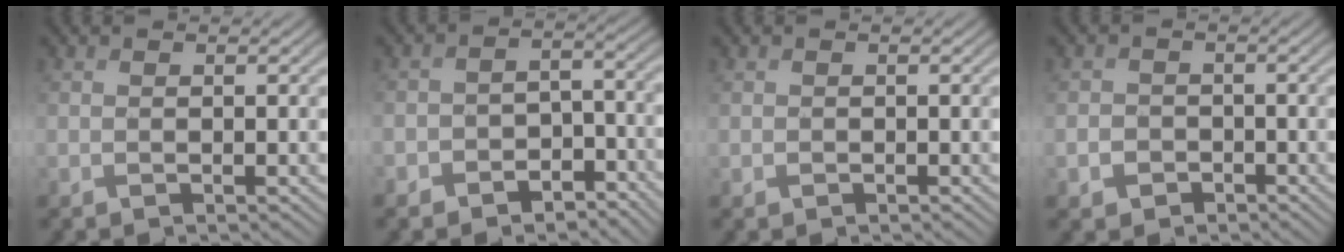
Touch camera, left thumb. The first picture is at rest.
{"total": 5.3, "force": [-3.8, 3.0, 2.2], "torque": [-0.033, -0.006, -0.071]}
{"total": 0.0}
{"total": 2.5, "force": [-1.2, 2.1, 0.7], "torque": [-0.010, -0.003, -0.025]}